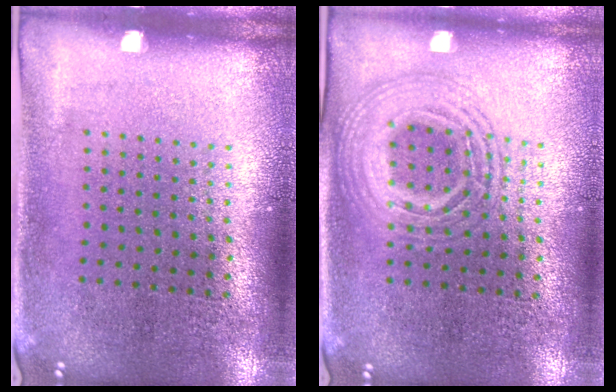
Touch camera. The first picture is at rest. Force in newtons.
{"total": 2.7, "press": 2.7, "slide": 0.3}